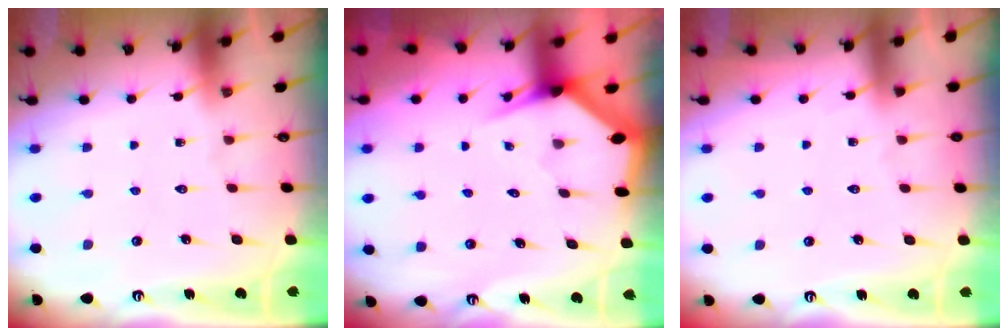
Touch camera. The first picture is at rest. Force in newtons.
{"total": 3.1, "press": 3.1, "slide": 0.4}
{"total": 3.9, "press": 3.8, "slide": 0.6}